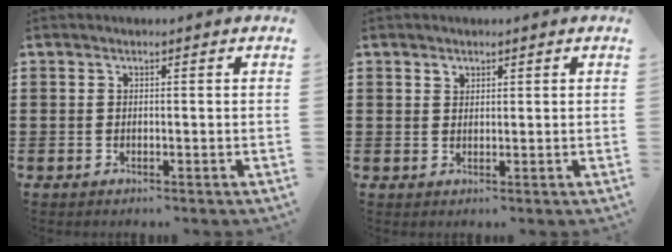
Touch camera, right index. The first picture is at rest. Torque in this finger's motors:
{"motor_torque": [0.17, -0.17, 0.02, 0.02]}